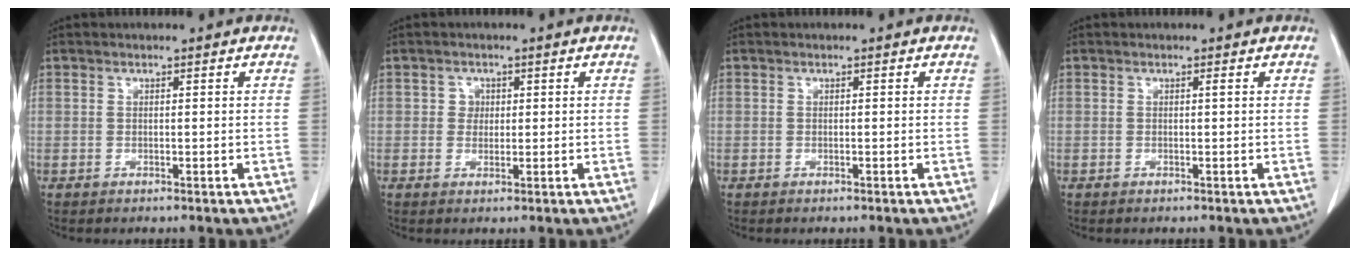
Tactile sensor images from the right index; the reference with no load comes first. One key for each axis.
{"total": 1.5, "fx": 0.3, "fy": 1.4, "fz": 0.5, "tx": -0.004, "ty": 0.000, "tz": 0.003}
{"total": 0.0}
{"total": 0.0}